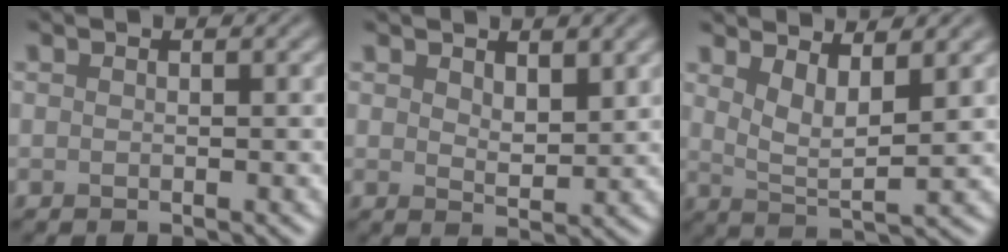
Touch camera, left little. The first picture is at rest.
{"total": 2.9, "force": [1.5, 1.5, 2.0], "torque": [-0.036, -0.006, 0.031]}
{"total": 3.8, "force": [2.2, 1.1, 2.9], "torque": [-0.056, -0.010, 0.043]}